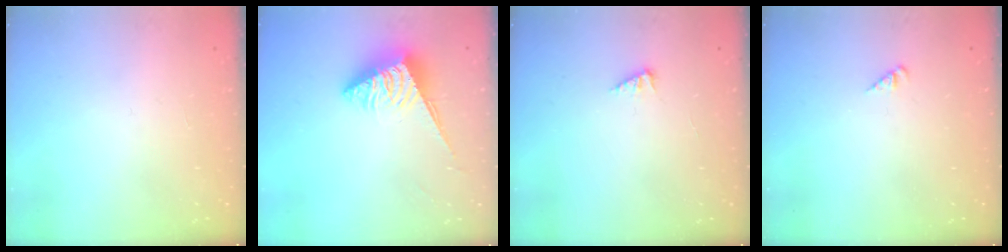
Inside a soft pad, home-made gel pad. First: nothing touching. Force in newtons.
{"total": 4.7, "press": 4.6, "slide": 0.6}
{"total": 2.5, "press": 2.5, "slide": 0.3}
{"total": 1.3, "press": 1.3, "slide": 0.3}